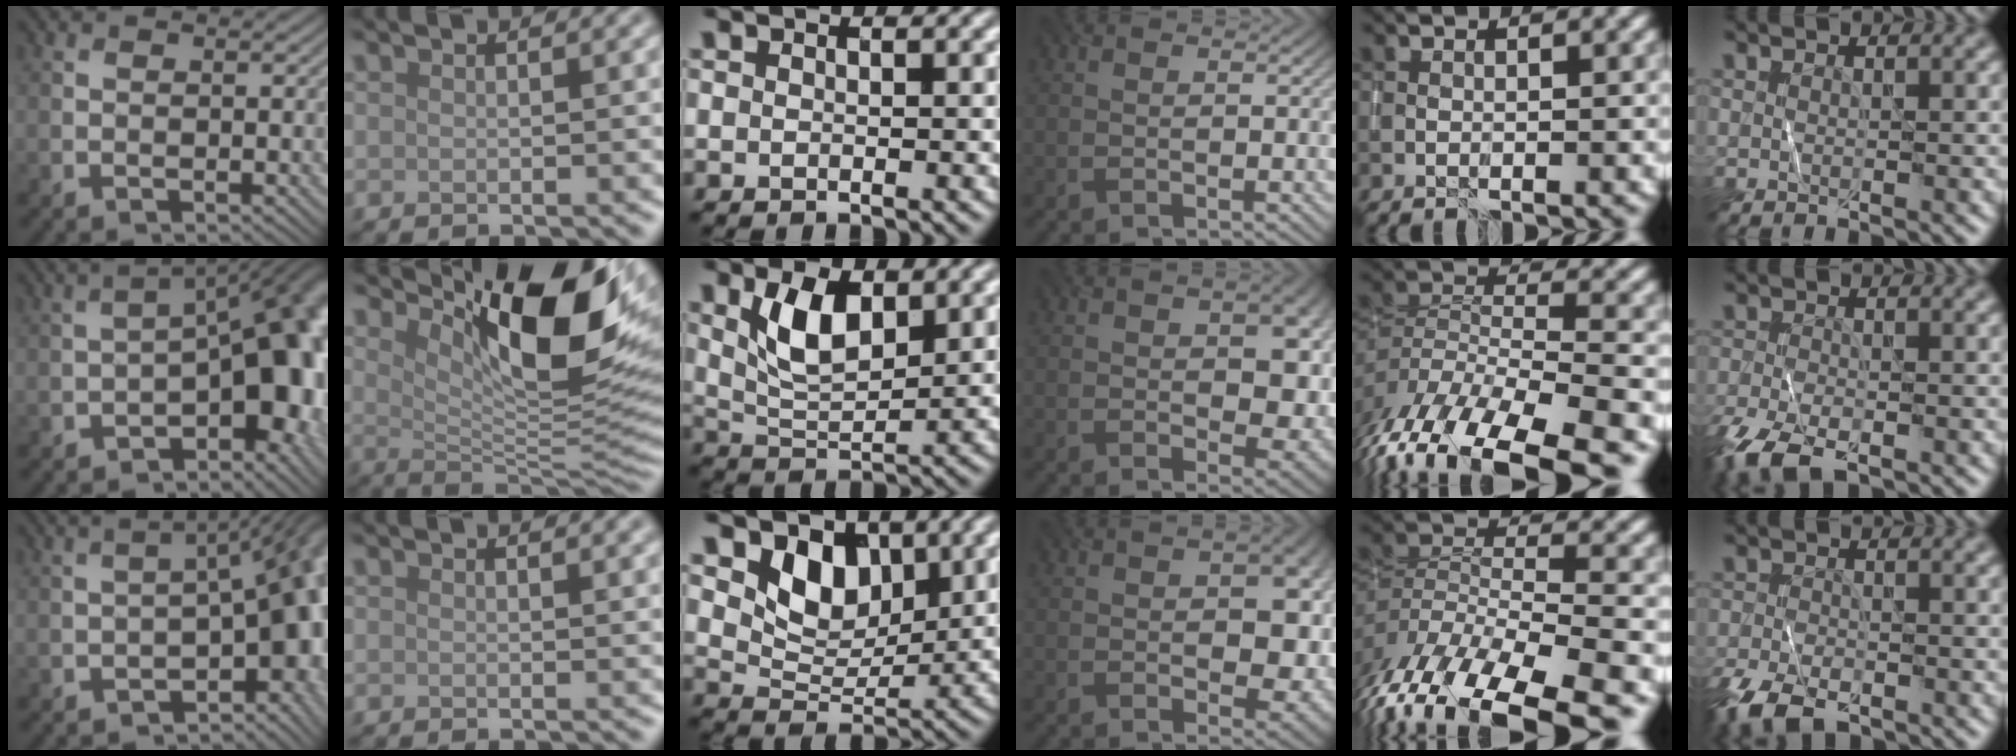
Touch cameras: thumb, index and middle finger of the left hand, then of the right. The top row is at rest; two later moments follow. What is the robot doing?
{"motion": "wrap", "object": "ribbon"}